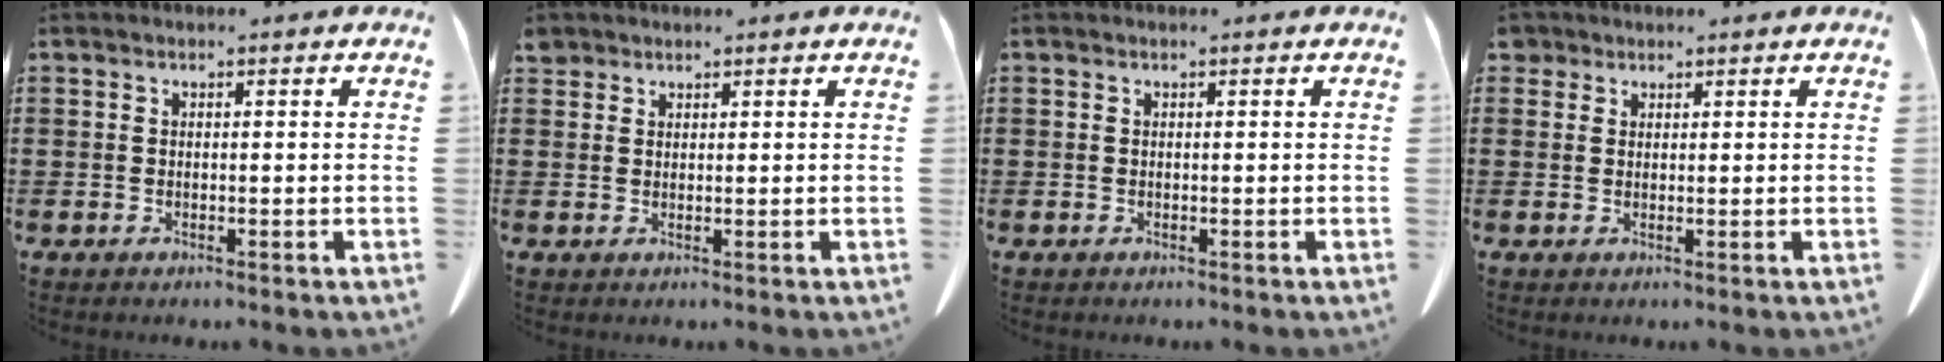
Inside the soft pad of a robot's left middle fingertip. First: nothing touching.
{"total": 1.6, "force": [1.4, 0.7, 0.2], "torque": [-0.009, 0.001, 0.029]}
{"total": 0.0}
{"total": 1.7, "force": [1.3, 1.0, 0.2], "torque": [-0.010, 0.003, 0.028]}